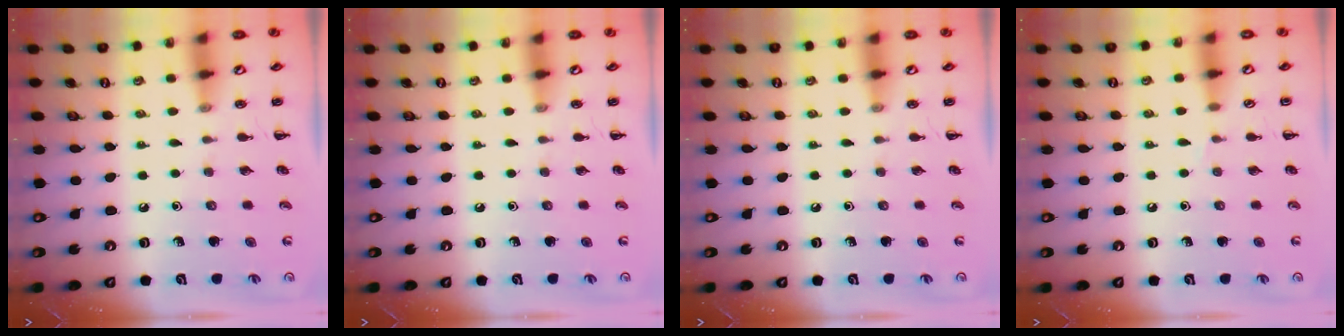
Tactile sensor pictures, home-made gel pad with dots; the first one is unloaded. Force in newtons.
{"total": 0.0}
{"total": 0.0}
{"total": 3.0, "press": 2.8, "slide": 1.0}